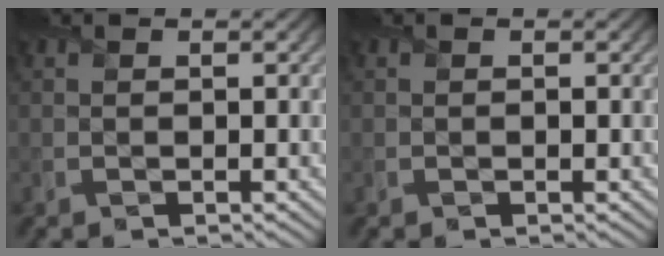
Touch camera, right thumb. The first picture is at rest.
{"total": 0.0}